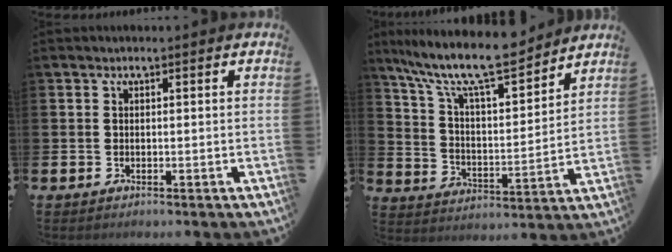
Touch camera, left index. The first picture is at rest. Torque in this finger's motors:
{"motor_torque": [1.03, -1.11, 1.02, 0.21]}